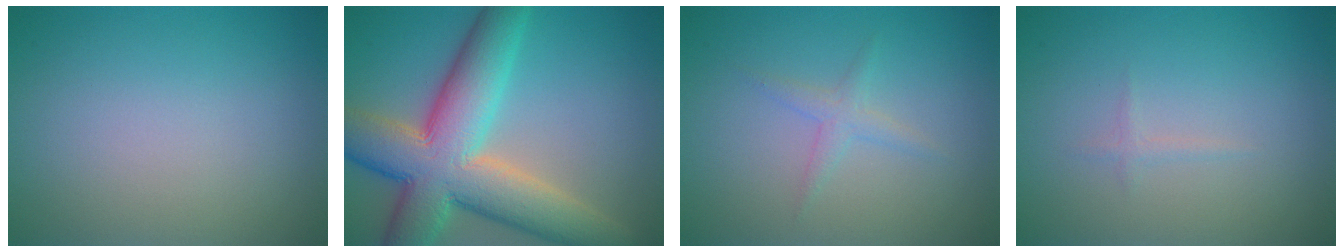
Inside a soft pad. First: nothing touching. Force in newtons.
{"total": 12.1, "press": 12.1, "slide": 0.6}
{"total": 1.3, "press": 1.3, "slide": 0.0}
{"total": 0.6, "press": 0.6, "slide": 0.0}